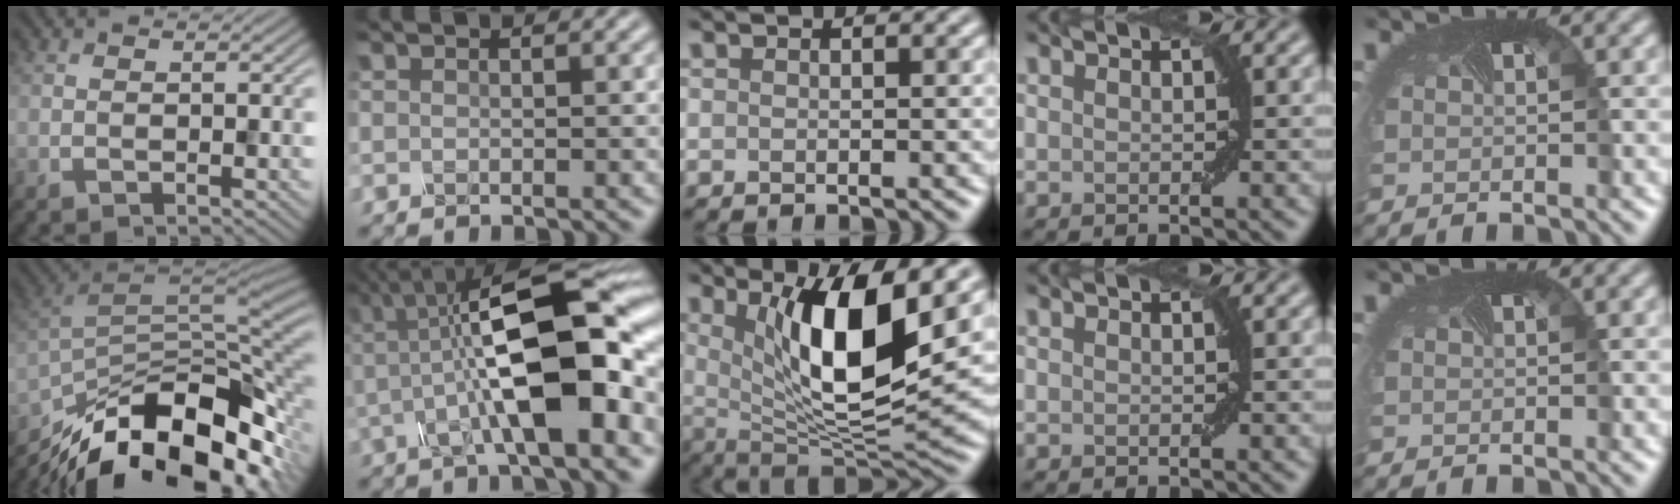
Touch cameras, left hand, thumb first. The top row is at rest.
{"thumb": {"total": 17.3, "force": [-10.8, 7.5, 11.3], "torque": [-0.218, -0.032, -0.174]}, "index": {"total": 13.0, "force": [0.3, 4.3, 12.3], "torque": [-0.188, 0.011, -0.004]}, "middle": {"total": 10.3, "force": [3.0, 3.0, 9.4], "torque": [-0.147, -0.019, 0.058]}}